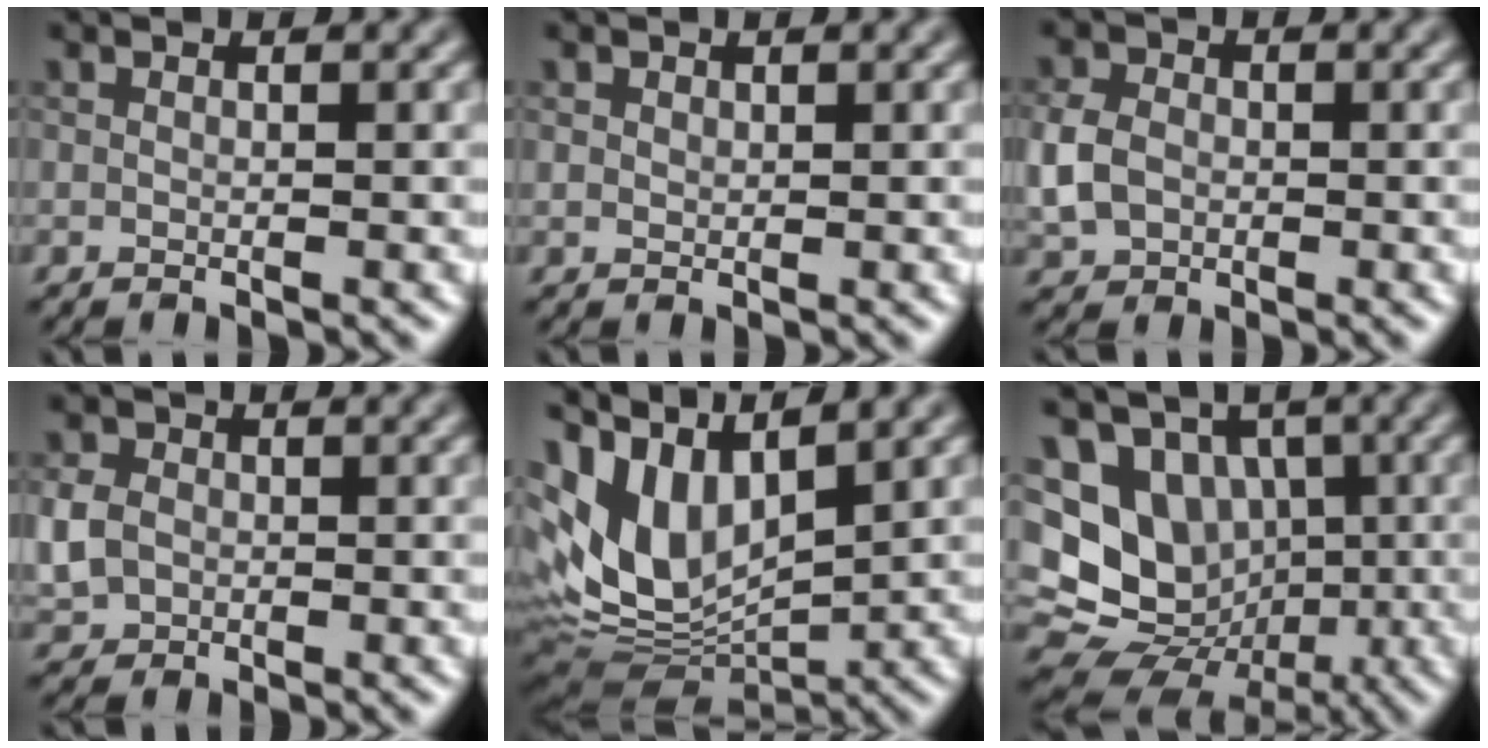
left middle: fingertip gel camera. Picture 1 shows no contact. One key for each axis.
{"total": 0.7, "fx": 0.4, "fy": 0.5, "fz": 0.2, "tx": -0.002, "ty": -0.001, "tz": 0.009}
{"total": 3.4, "fx": -0.5, "fy": 2.7, "fz": 1.9, "tx": -0.045, "ty": 0.002, "tz": -0.015}
{"total": 3.3, "fx": -0.2, "fy": 2.8, "fz": 1.6, "tx": -0.037, "ty": 0.003, "tz": -0.006}
{"total": 8.5, "fx": 2.8, "fy": 4.6, "fz": 6.5, "tx": -0.142, "ty": -0.004, "tz": 0.057}
{"total": 14.0, "fx": 0.4, "fy": 12.4, "fz": 6.5, "tx": -0.135, "ty": 0.031, "tz": -0.004}